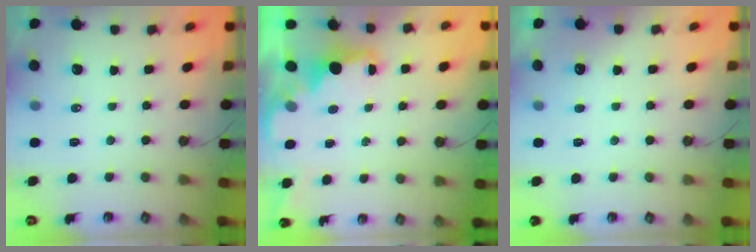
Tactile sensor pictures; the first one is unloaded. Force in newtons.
{"total": 2.3, "press": 2.2, "slide": 0.7}
{"total": 3.0, "press": 2.8, "slide": 1.0}